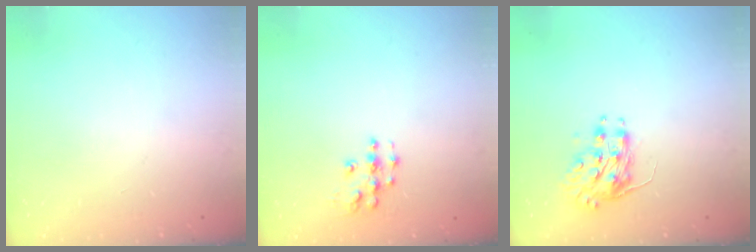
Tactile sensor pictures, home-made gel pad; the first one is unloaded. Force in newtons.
{"total": 6.6, "press": 6.6, "slide": 0.3}
{"total": 8.2, "press": 8.2, "slide": 0.3}